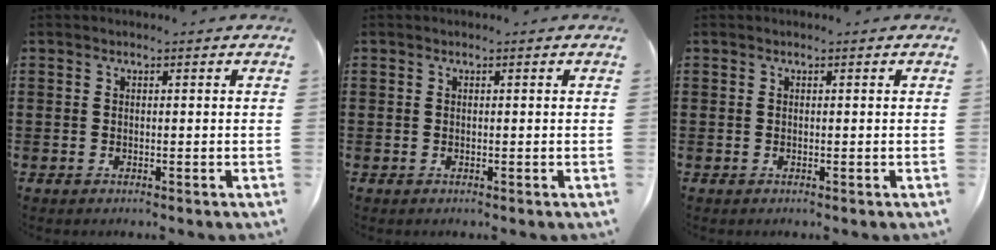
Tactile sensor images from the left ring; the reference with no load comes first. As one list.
[{"total": 0.0}, {"total": 0.0}]